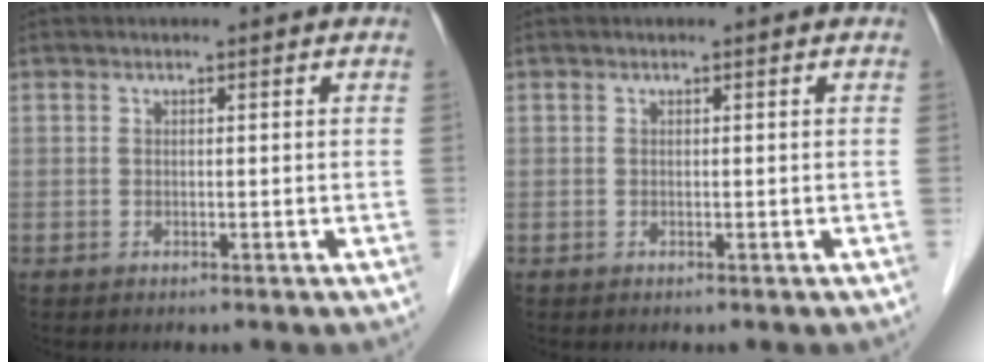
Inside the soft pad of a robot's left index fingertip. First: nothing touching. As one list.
[{"total": 0.0}]